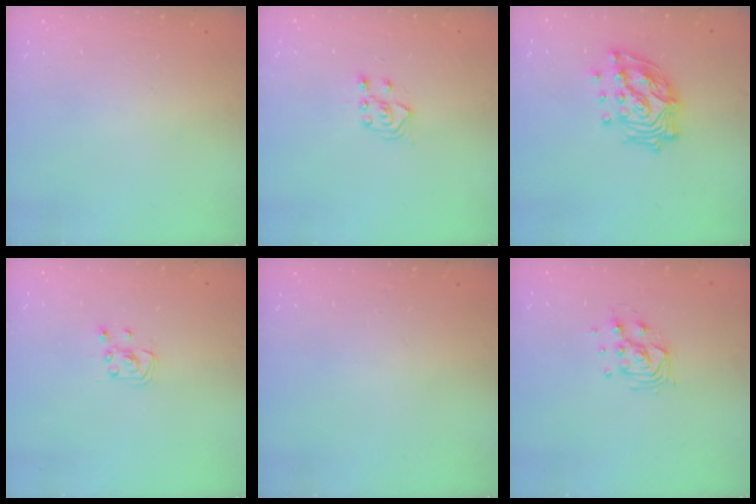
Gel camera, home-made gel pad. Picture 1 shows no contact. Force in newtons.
{"total": 4.2, "press": 4.1, "slide": 1.1}
{"total": 14.1, "press": 14.0, "slide": 1.4}
{"total": 2.3, "press": 2.2, "slide": 0.3}
{"total": 0.0}
{"total": 9.0, "press": 8.9, "slide": 1.5}